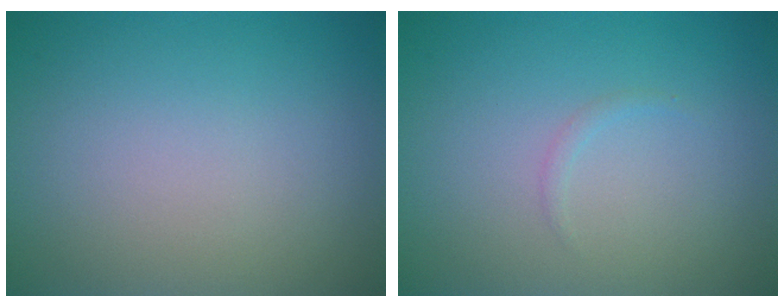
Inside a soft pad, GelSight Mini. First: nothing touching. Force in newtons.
{"total": 0.5, "press": 0.5, "slide": 0.1}